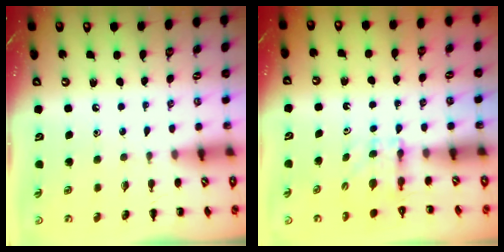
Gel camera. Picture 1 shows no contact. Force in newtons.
{"total": 4.8, "press": 4.7, "slide": 0.3}